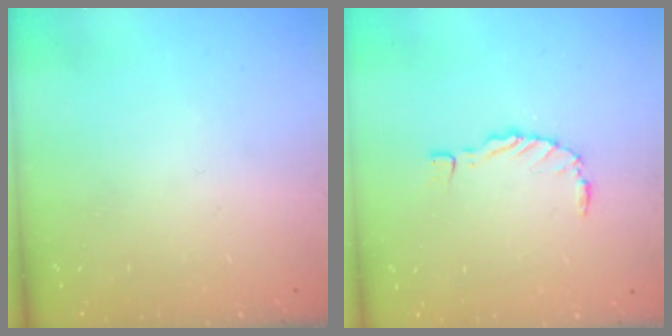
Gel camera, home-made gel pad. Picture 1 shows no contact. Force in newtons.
{"total": 0.0}